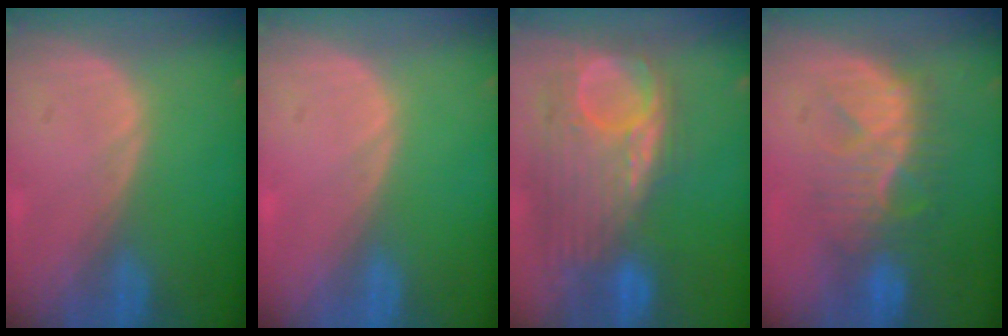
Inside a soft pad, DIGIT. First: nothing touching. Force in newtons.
{"total": 0.0}
{"total": 11.8, "press": 10.6, "slide": 5.1}
{"total": 8.2, "press": 8.1, "slide": 1.5}